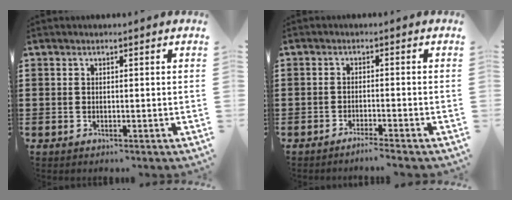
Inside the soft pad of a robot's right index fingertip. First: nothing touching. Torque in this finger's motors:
{"motor_torque": [1.07, 1.06, 0.11, 0.00]}